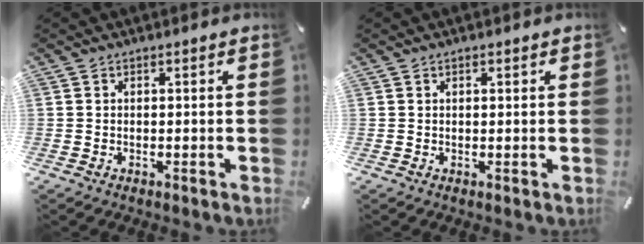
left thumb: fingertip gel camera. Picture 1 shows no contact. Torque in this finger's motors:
{"motor_torque": [-0.01, -0.32, -0.03, 0.20, -0.02]}